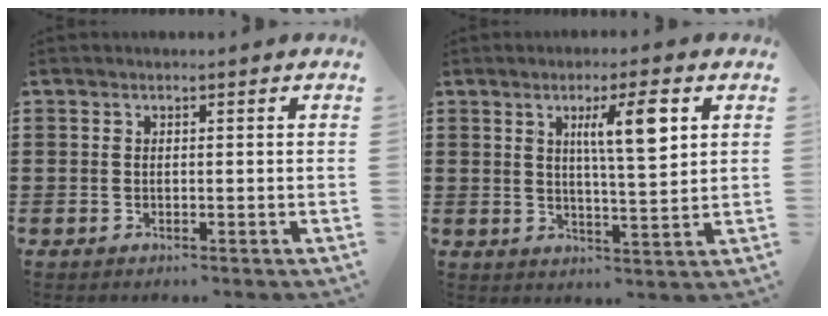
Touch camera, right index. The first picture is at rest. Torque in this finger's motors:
{"motor_torque": [0.80, 0.04, 0.41, 0.18]}